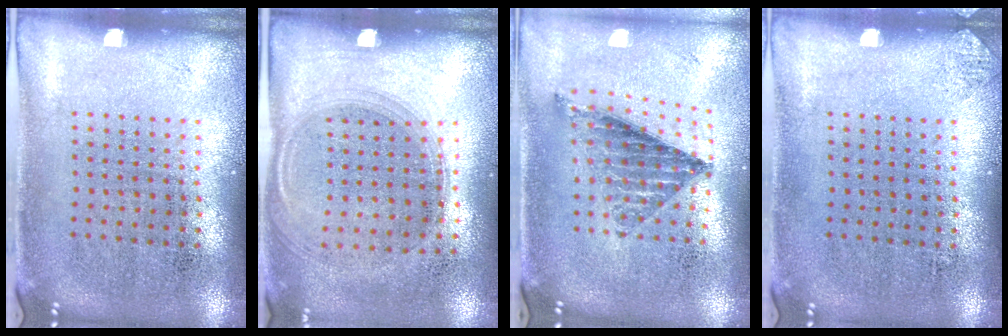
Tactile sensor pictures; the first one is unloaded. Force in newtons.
{"total": 1.4, "press": 1.2, "slide": 0.7}
{"total": 0.9, "press": 0.9, "slide": 0.3}
{"total": 0.5, "press": 0.5, "slide": 0.0}